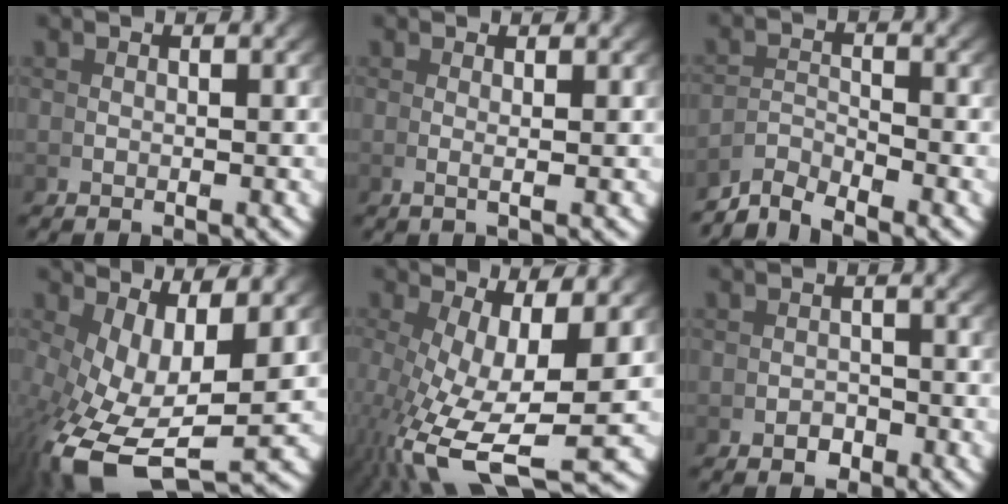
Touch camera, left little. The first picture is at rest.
{"total": 0.7, "force": [0.2, -0.1, 0.7], "torque": [-0.027, -0.009, 0.007]}
{"total": 2.6, "force": [-2.5, 0.2, 0.7], "torque": [-0.007, -0.002, -0.049]}
{"total": 9.0, "force": [-2.7, 4.4, 7.4], "torque": [-0.171, -0.054, -0.011]}
{"total": 9.3, "force": [-3.3, 3.5, 7.9], "torque": [-0.168, -0.059, -0.019]}
{"total": 1.4, "force": [-1.4, 0.4, -0.1], "torque": [0.020, -0.003, -0.024]}